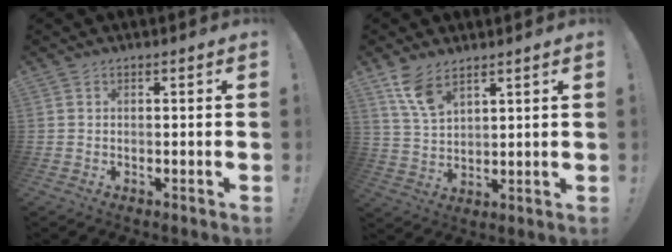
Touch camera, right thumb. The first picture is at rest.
{"total": 8.3, "force": [5.9, 3.6, 4.6], "torque": [-0.080, -0.031, 0.112]}